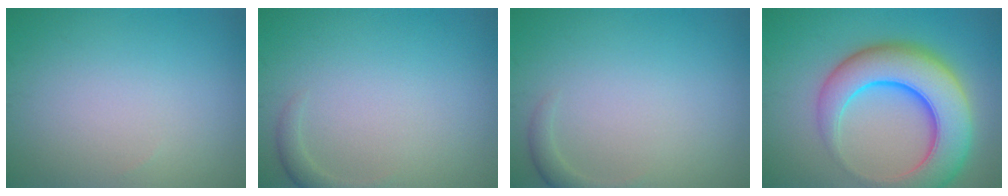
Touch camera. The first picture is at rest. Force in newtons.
{"total": 1.2, "press": 1.2, "slide": 0.1}
{"total": 1.2, "press": 1.2, "slide": 0.1}
{"total": 10.1, "press": 10.1, "slide": 0.5}